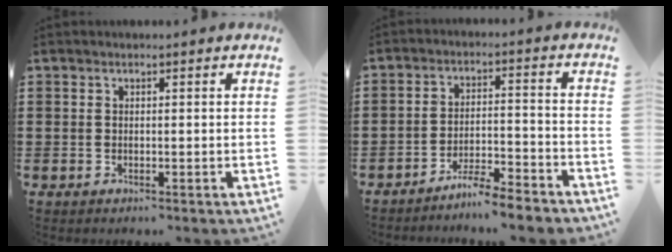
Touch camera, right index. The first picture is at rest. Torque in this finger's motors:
{"motor_torque": [1.09, 1.05, 0.35, 0.11]}